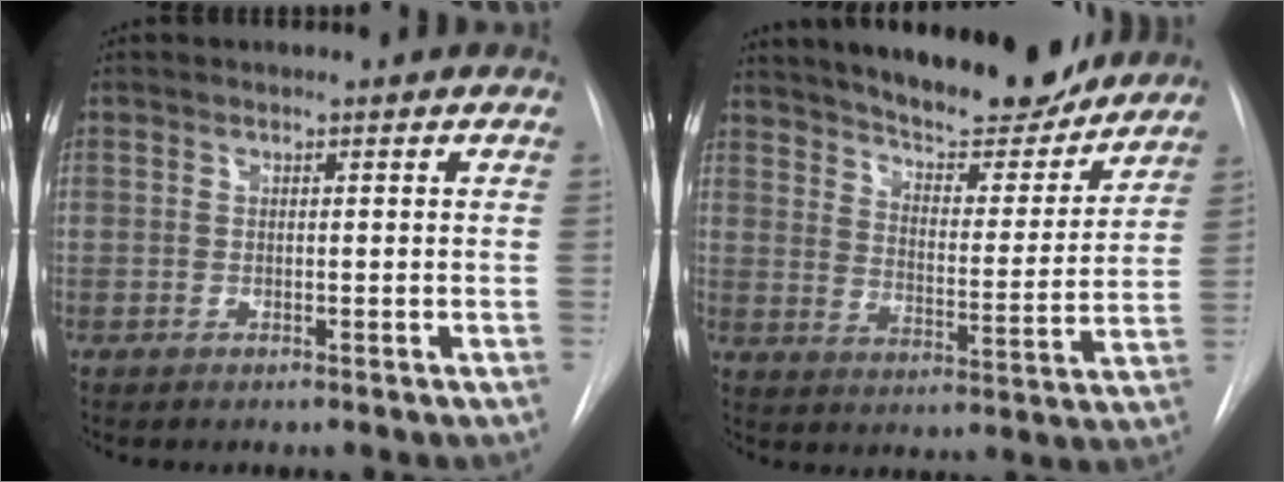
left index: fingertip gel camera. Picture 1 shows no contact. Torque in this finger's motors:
{"motor_torque": [0.25, -0.62, 0.72, 0.11]}